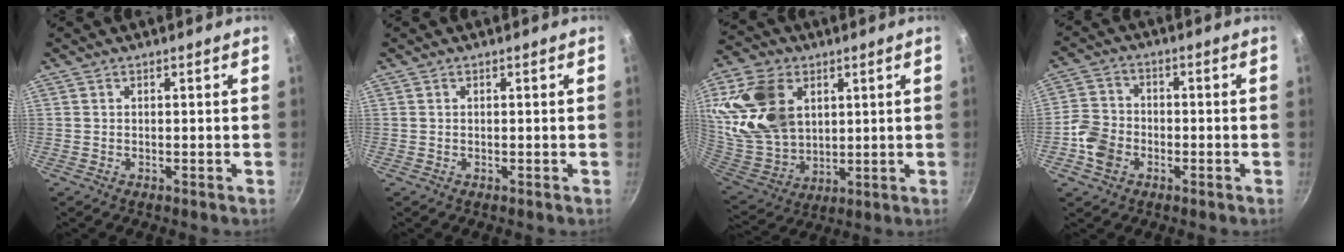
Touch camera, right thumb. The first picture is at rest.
{"total": 0.0}
{"total": 19.6, "force": [5.9, 13.9, 12.5], "torque": [-0.231, -0.021, 0.124]}
{"total": 7.0, "force": [-2.7, 5.6, 3.3], "torque": [-0.050, 0.022, -0.061]}